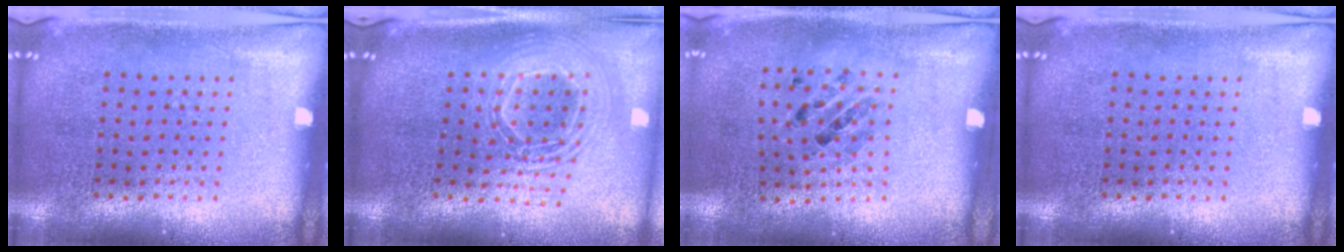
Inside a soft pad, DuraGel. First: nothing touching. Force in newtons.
{"total": 2.2, "press": 1.7, "slide": 1.3}
{"total": 0.9, "press": 0.8, "slide": 0.5}
{"total": 0.0}